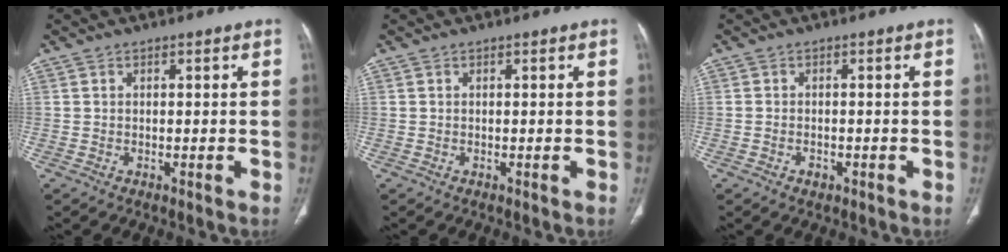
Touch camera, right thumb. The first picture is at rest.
{"total": 0.0}
{"total": 1.4, "force": [-0.7, 1.0, 0.6], "torque": [-0.010, 0.005, -0.009]}